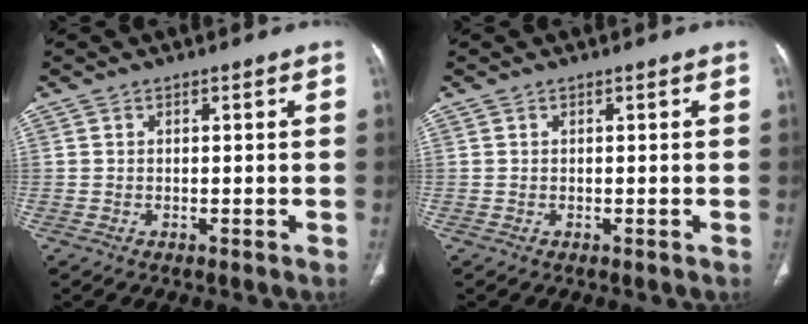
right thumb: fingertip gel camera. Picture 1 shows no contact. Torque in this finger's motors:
{"motor_torque": [0.00, 0.00, 0.07, -0.05, 0.00]}